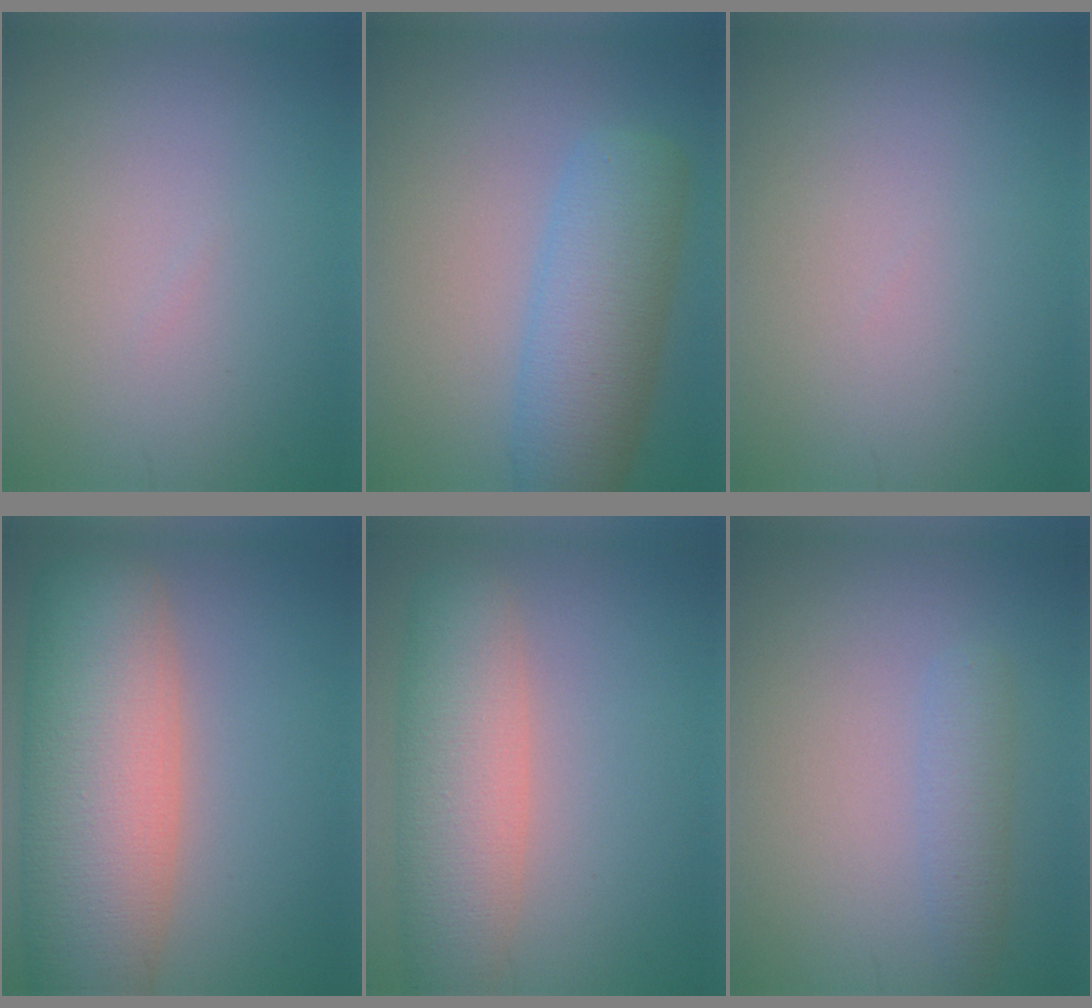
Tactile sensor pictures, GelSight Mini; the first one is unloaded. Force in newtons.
{"total": 7.0, "press": 7.0, "slide": 0.1}
{"total": 0.0}
{"total": 12.3, "press": 12.2, "slide": 0.9}
{"total": 6.8, "press": 6.8, "slide": 0.4}
{"total": 2.2, "press": 2.2, "slide": 0.1}